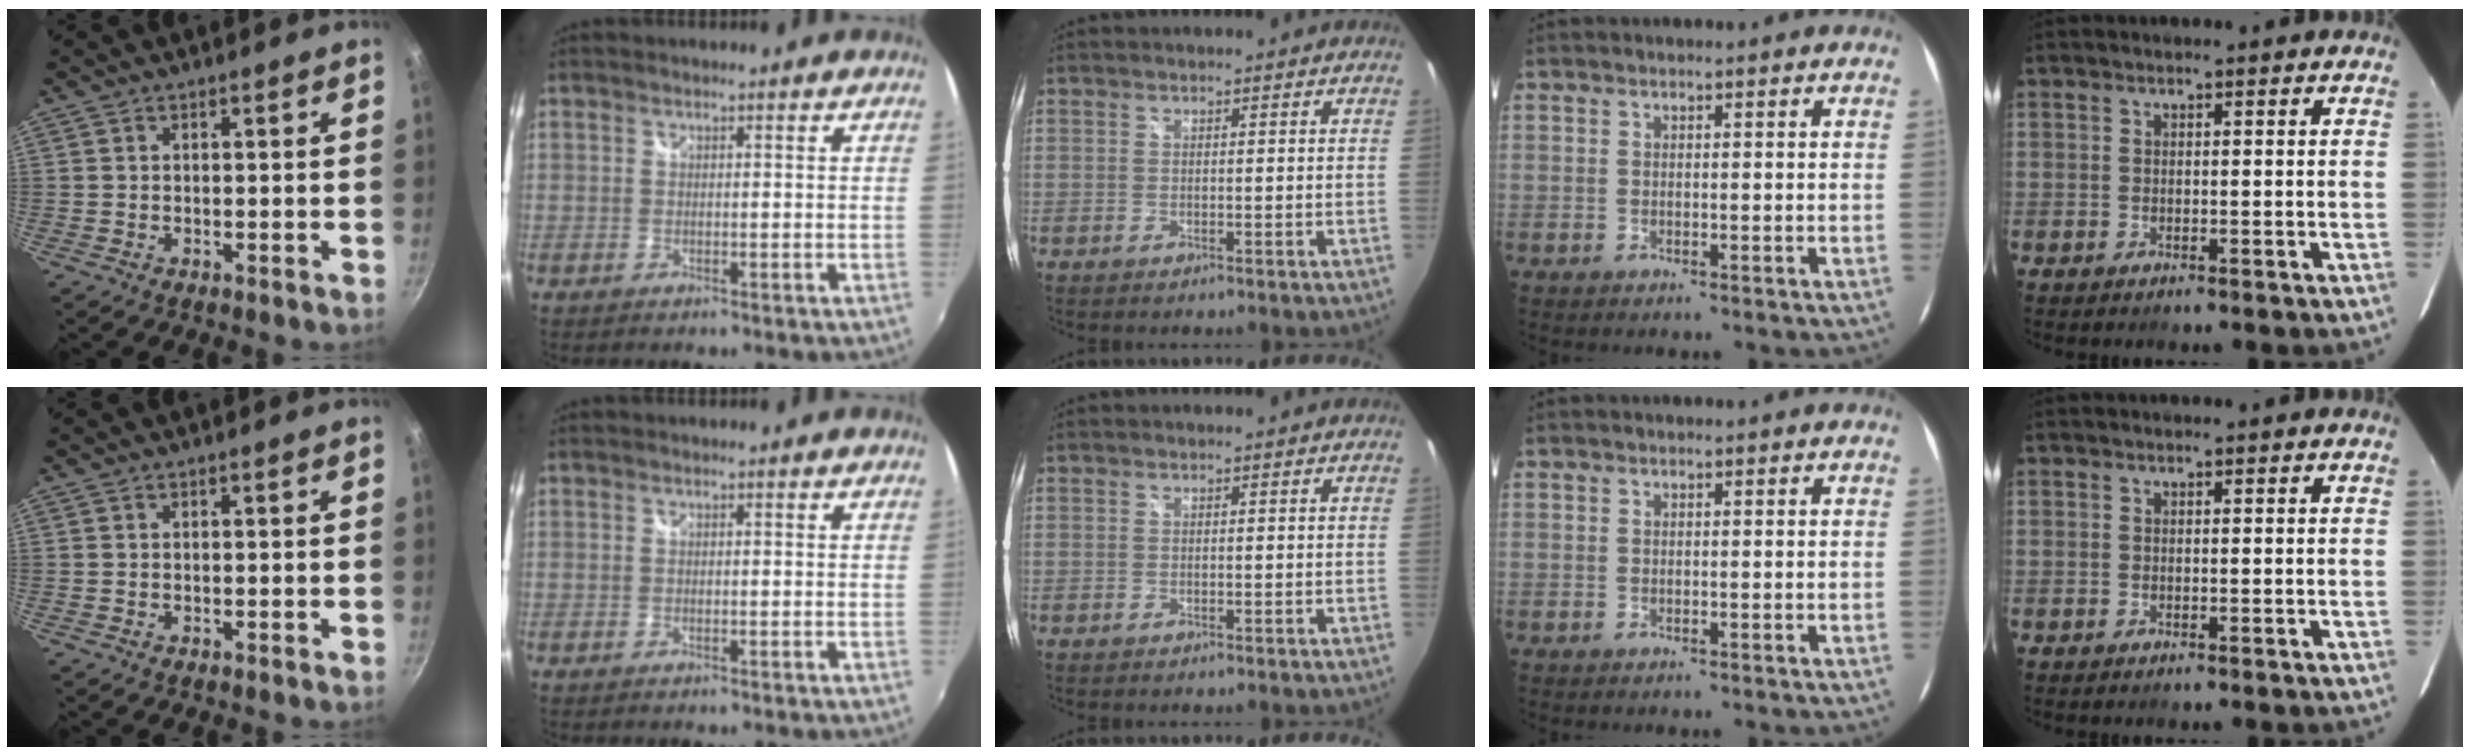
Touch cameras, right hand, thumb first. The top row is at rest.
{}